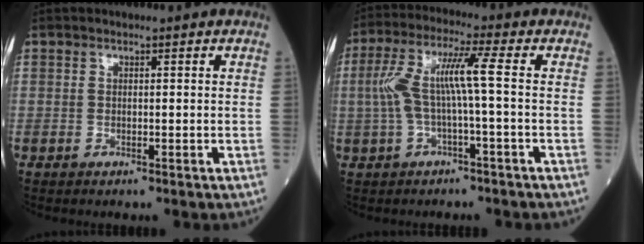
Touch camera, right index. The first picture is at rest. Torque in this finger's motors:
{"motor_torque": [1.10, -0.05, 0.57, 0.20]}